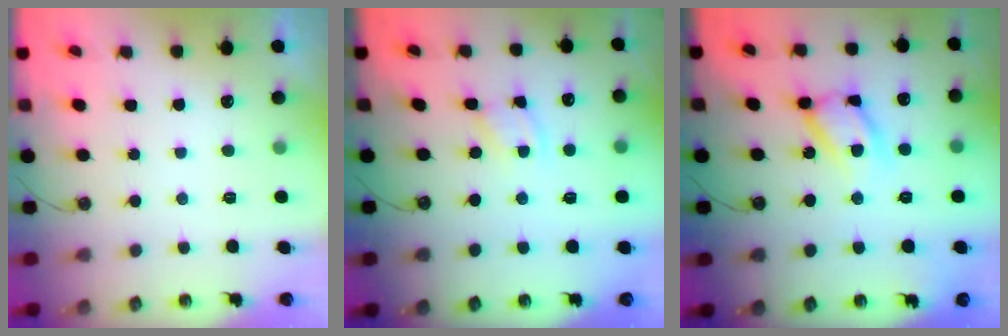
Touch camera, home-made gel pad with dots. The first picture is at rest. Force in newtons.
{"total": 2.5, "press": 2.4, "slide": 0.3}
{"total": 14.4, "press": 14.3, "slide": 1.1}